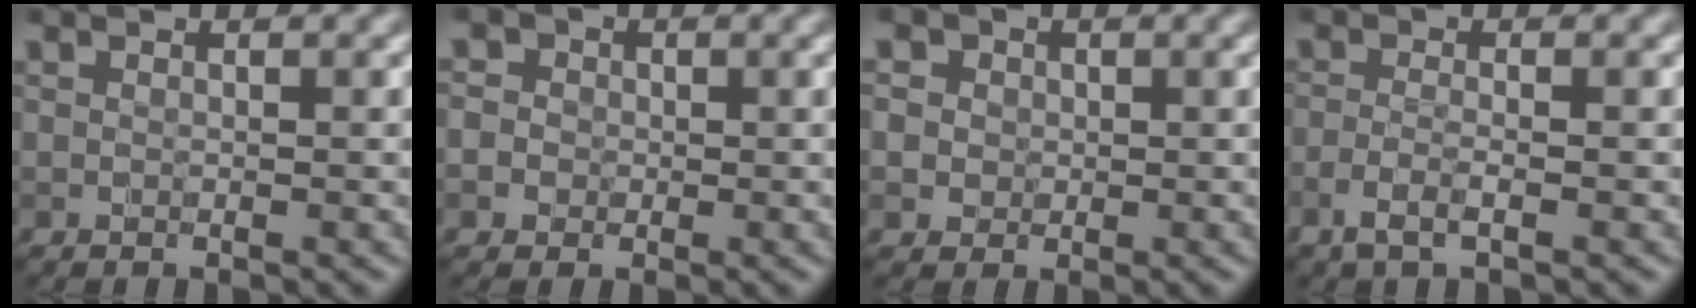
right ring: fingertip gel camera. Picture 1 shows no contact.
{"total": 3.9, "force": [0.7, 3.7, 1.1], "torque": [0.010, 0.031, -0.017]}
{"total": 4.0, "force": [1.6, 3.4, 1.4], "torque": [-0.008, 0.017, 0.010]}
{"total": 1.7, "force": [-1.0, 0.3, 1.3], "torque": [-0.024, -0.002, -0.027]}